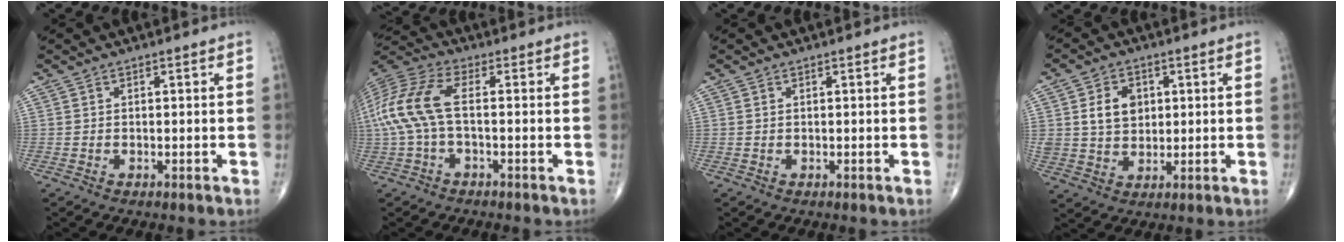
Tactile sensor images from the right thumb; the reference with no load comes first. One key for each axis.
{"total": 12.2, "fx": -0.4, "fy": 5.4, "fz": 11.0, "tx": -0.263, "ty": 0.031, "tz": -0.013}
{"total": 0.0}
{"total": 7.7, "fx": 2.0, "fy": 5.9, "fz": 4.6, "tx": -0.055, "ty": -0.009, "tz": 0.040}